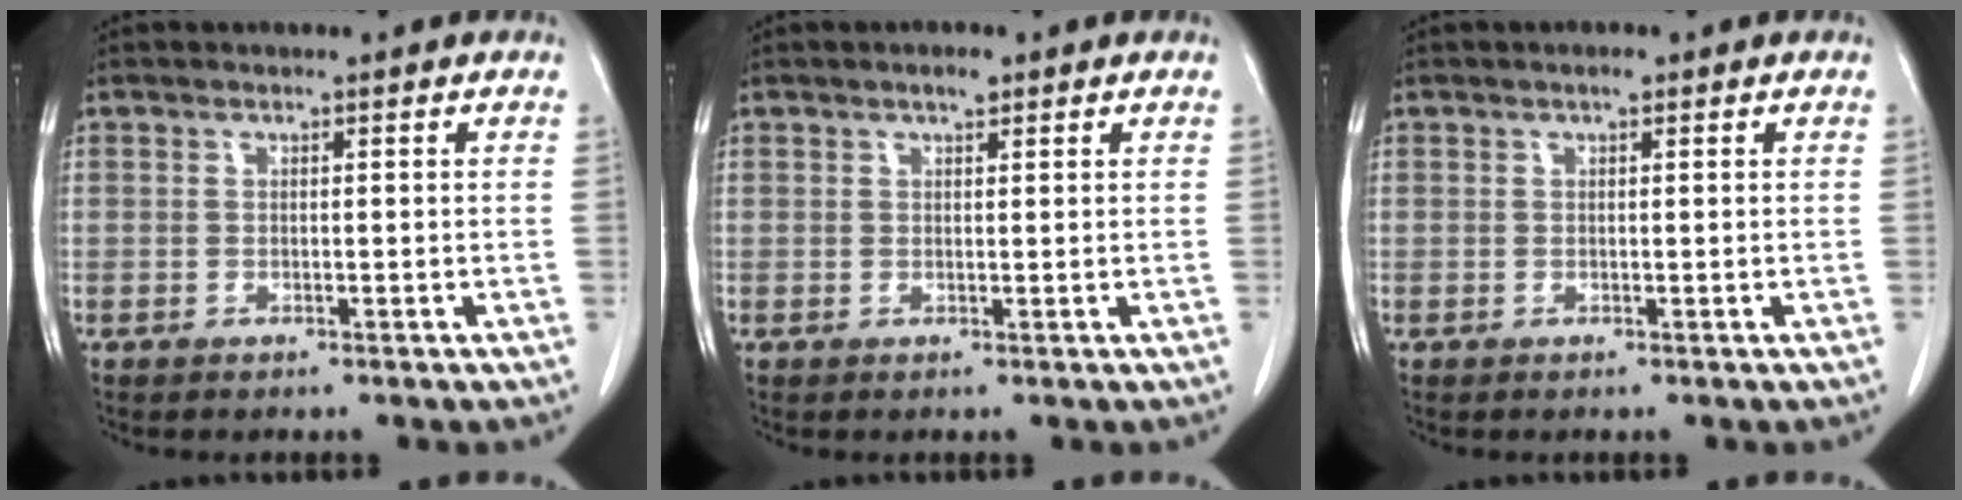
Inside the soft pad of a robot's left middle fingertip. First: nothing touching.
{"total": 1.4, "force": [1.0, 0.4, 0.9], "torque": [-0.018, 0.002, 0.016]}
{"total": 0.7, "force": [0.5, 0.2, 0.5], "torque": [-0.012, 0.001, 0.007]}